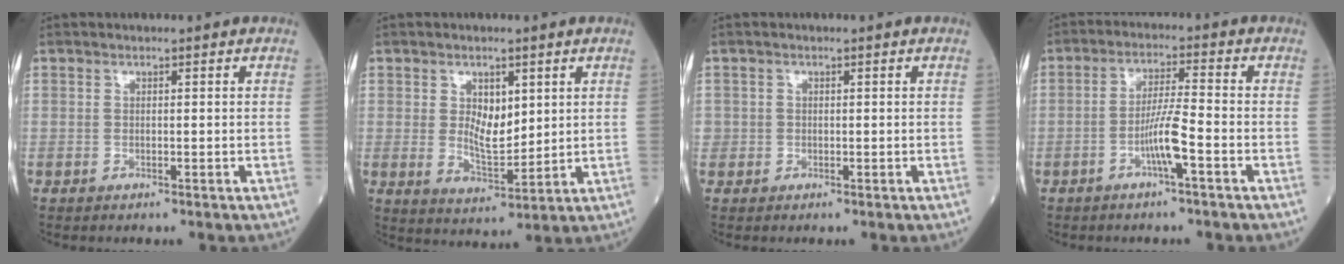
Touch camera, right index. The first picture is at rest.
{"total": 5.9, "force": [1.6, 2.9, 4.9], "torque": [-0.086, -0.002, 0.036]}
{"total": 1.0, "force": [-0.1, 1.0, 0.1], "torque": [0.008, 0.005, -0.004]}
{"total": 5.5, "force": [-2.3, -0.3, 5.0], "torque": [-0.099, 0.004, -0.044]}